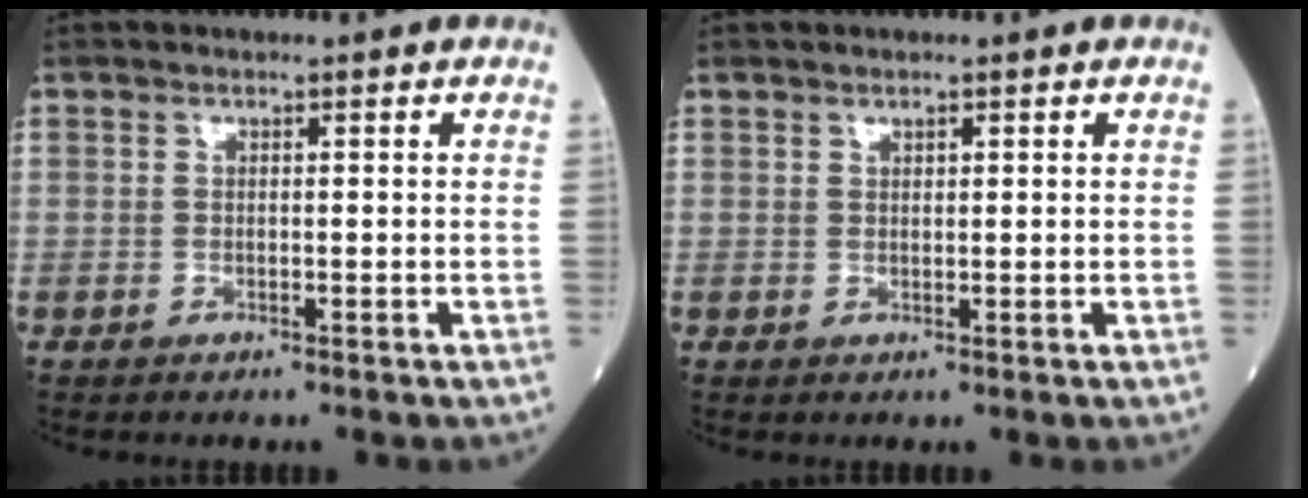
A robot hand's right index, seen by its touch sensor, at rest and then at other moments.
{"total": 0.6, "force": [0.4, 0.3, 0.3], "torque": [-0.005, -0.003, 0.008]}